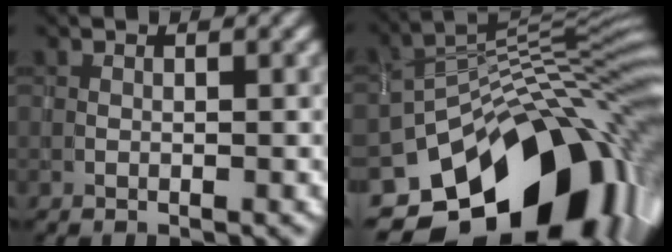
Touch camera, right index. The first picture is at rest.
{"total": 17.3, "force": [-9.1, 9.6, 11.1], "torque": [-0.153, -0.017, -0.139]}